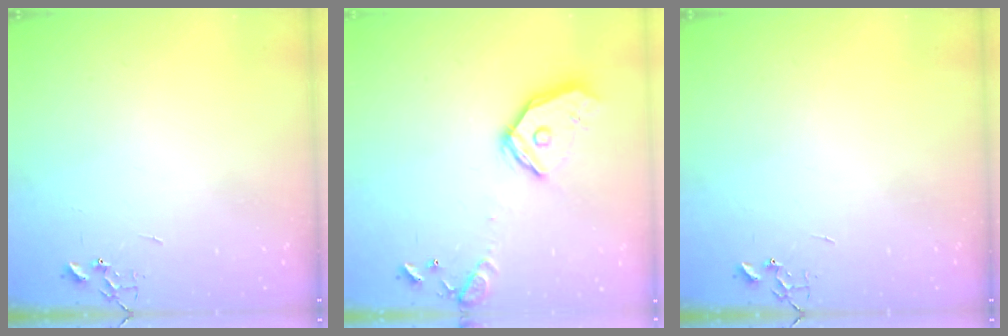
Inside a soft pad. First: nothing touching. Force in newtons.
{"total": 16.4, "press": 16.2, "slide": 2.5}
{"total": 0.0}